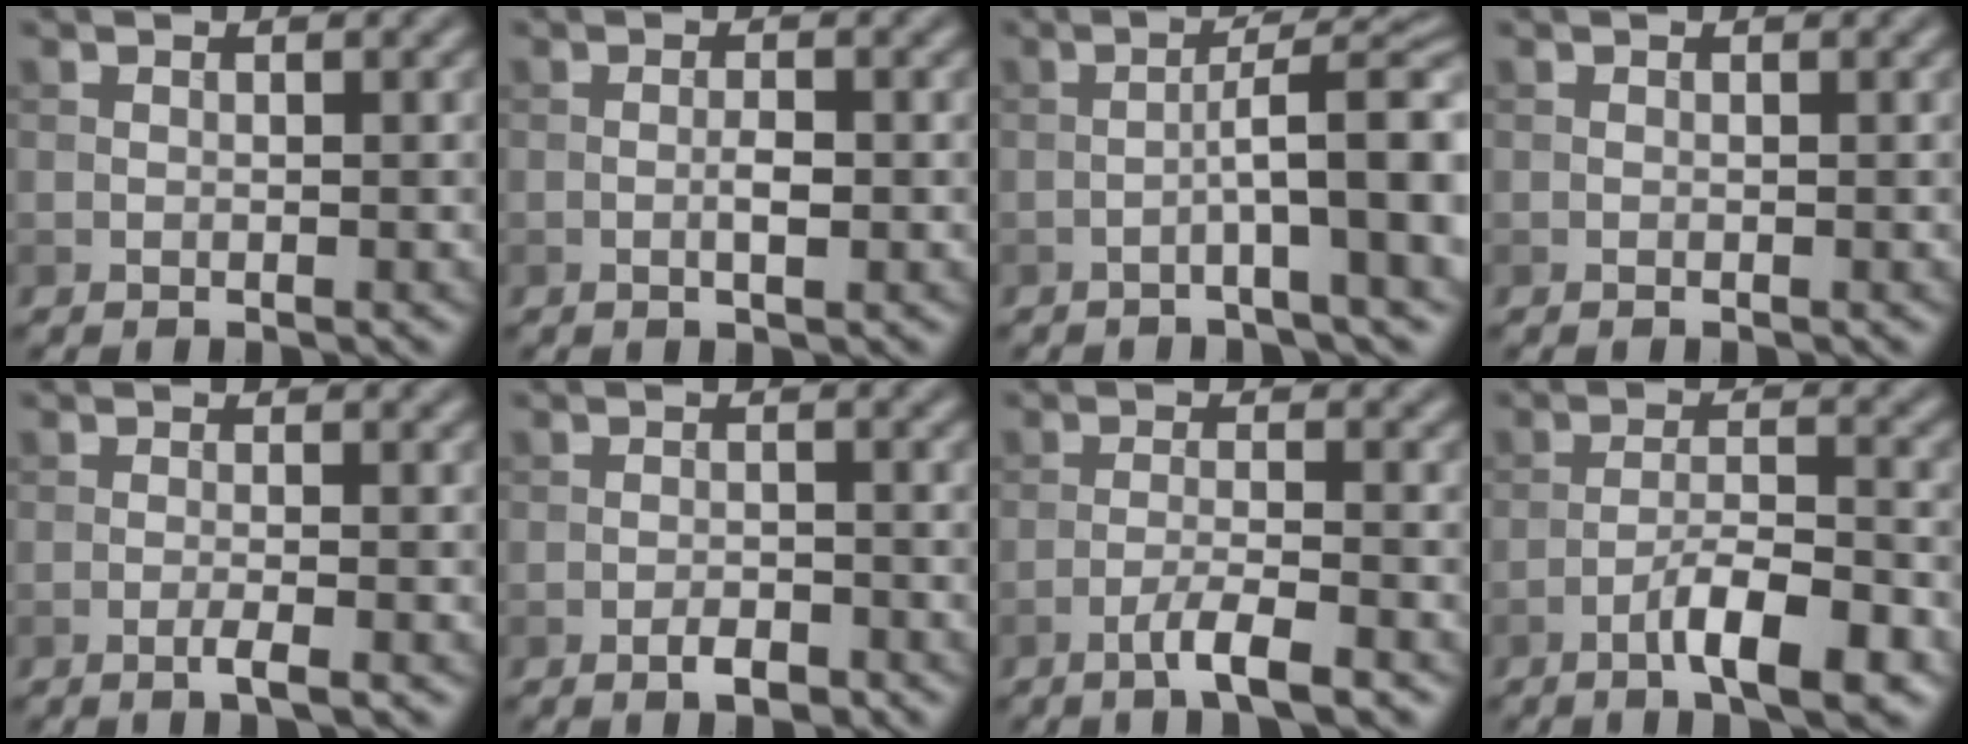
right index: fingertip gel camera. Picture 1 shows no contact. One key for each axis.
{"total": 1.5, "fx": -0.4, "fy": 0.3, "fz": 1.4, "tx": -0.026, "ty": 0.000, "tz": -0.008}
{"total": 8.3, "fx": -1.7, "fy": 1.5, "fz": 8.0, "tx": -0.115, "ty": 0.019, "tz": -0.034}
{"total": 0.0}
{"total": 1.8, "fx": -0.8, "fy": 0.3, "fz": 1.6, "tx": -0.021, "ty": 0.004, "tz": -0.020}
{"total": 1.8, "fx": -1.2, "fy": 0.6, "fz": 1.2, "tx": -0.017, "ty": 0.002, "tz": -0.020}
{"total": 3.2, "fx": -2.0, "fy": 0.3, "fz": 2.5, "tx": -0.043, "ty": 0.006, "tz": -0.045}
{"total": 5.9, "fx": -3.4, "fy": 1.3, "fz": 4.6, "tx": -0.077, "ty": 0.008, "tz": -0.057}